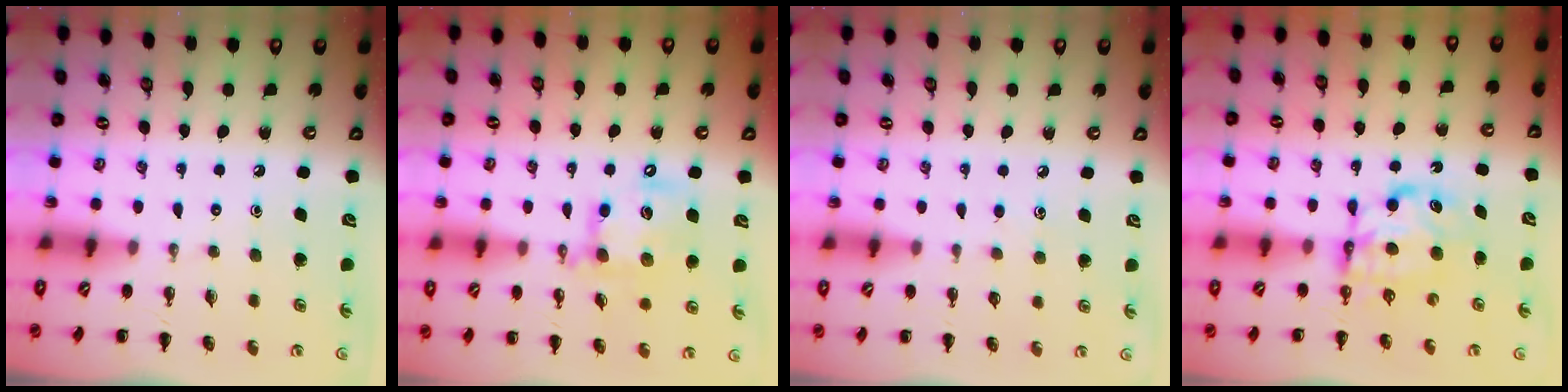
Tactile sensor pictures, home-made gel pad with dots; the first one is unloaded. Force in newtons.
{"total": 14.6, "press": 14.4, "slide": 2.5}
{"total": 3.2, "press": 3.1, "slide": 0.9}
{"total": 6.4, "press": 6.4, "slide": 0.3}